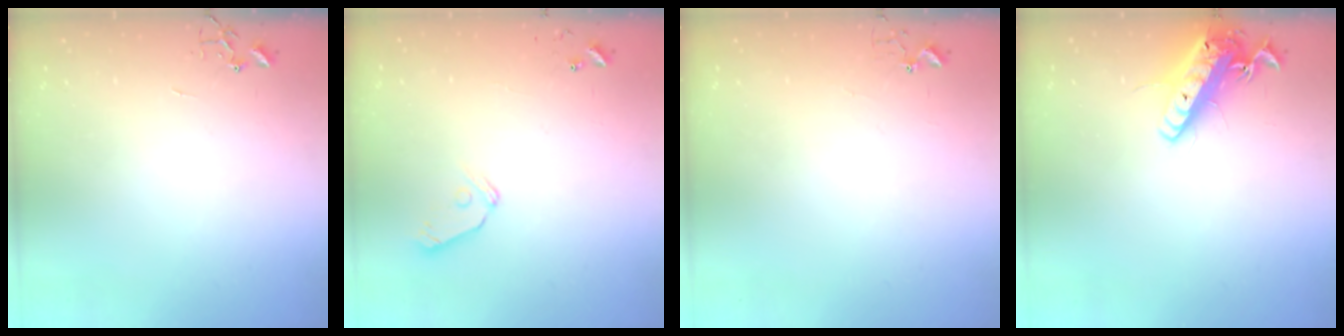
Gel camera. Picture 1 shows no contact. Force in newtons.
{"total": 7.1, "press": 7.1, "slide": 0.5}
{"total": 2.7, "press": 2.7, "slide": 0.2}
{"total": 15.0, "press": 14.7, "slide": 3.1}